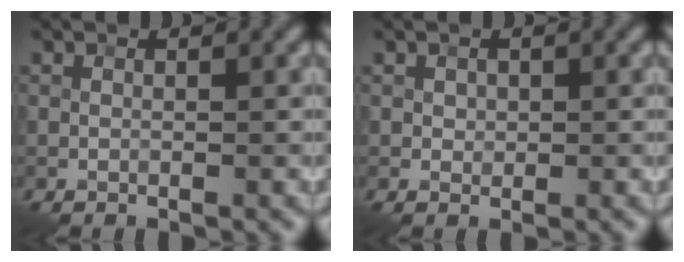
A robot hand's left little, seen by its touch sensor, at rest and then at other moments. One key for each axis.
{"total": 0.7, "fx": 0.2, "fy": 0.6, "fz": 0.2, "tx": -0.001, "ty": -0.003, "tz": 0.004}